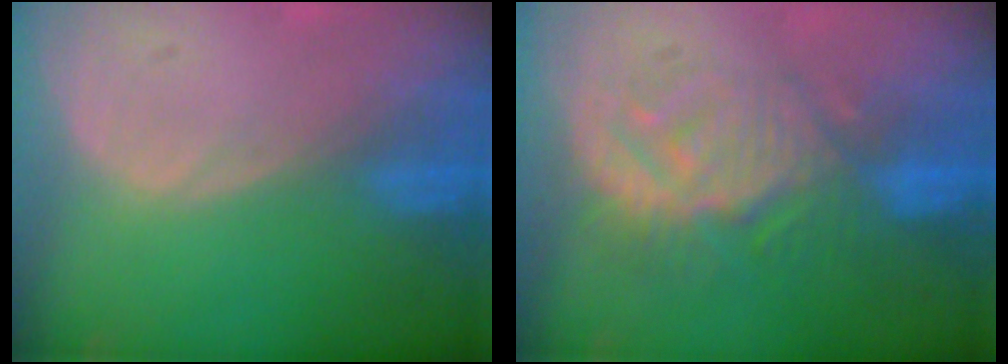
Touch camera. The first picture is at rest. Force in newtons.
{"total": 9.2, "press": 8.6, "slide": 3.2}